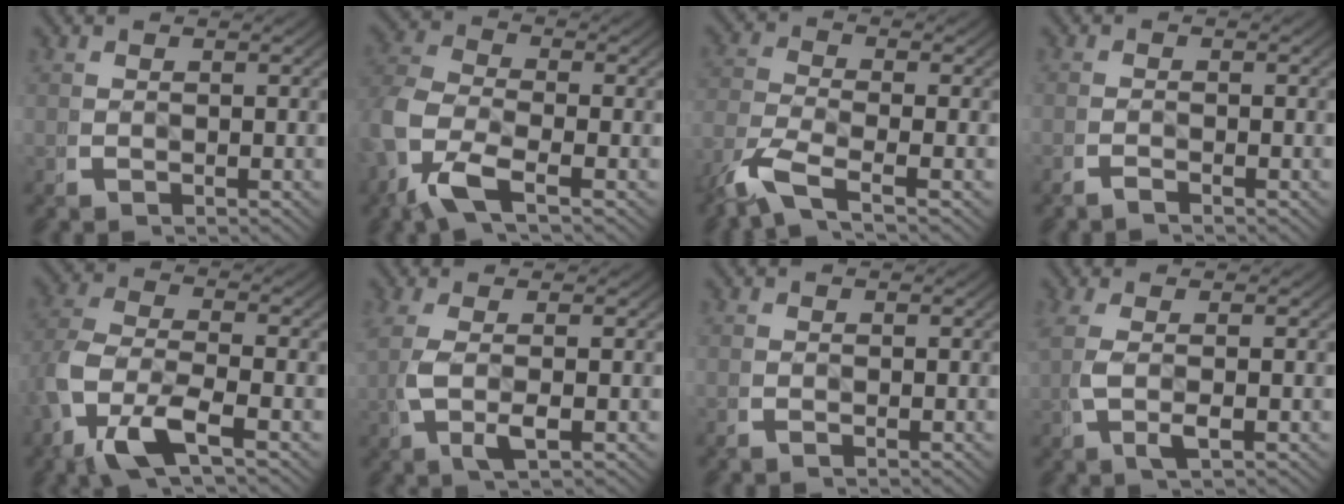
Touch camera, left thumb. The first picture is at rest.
{"total": 7.1, "force": [-1.2, 4.5, 5.3], "torque": [-0.139, -0.021, -0.021]}
{"total": 6.0, "force": [-3.2, 2.7, 4.3], "torque": [-0.111, -0.022, -0.049]}
{"total": 0.9, "force": [-0.9, -0.1, 0.2], "torque": [-0.001, 0.000, -0.023]}
{"total": 7.6, "force": [-1.5, 4.2, 6.1], "torque": [-0.159, -0.030, -0.015]}
{"total": 3.9, "force": [0.3, 0.8, 3.8], "torque": [-0.092, -0.005, 0.014]}
{"total": 0.0}
{"total": 3.0, "force": [0.4, 0.4, 3.0], "torque": [-0.073, -0.002, 0.012]}